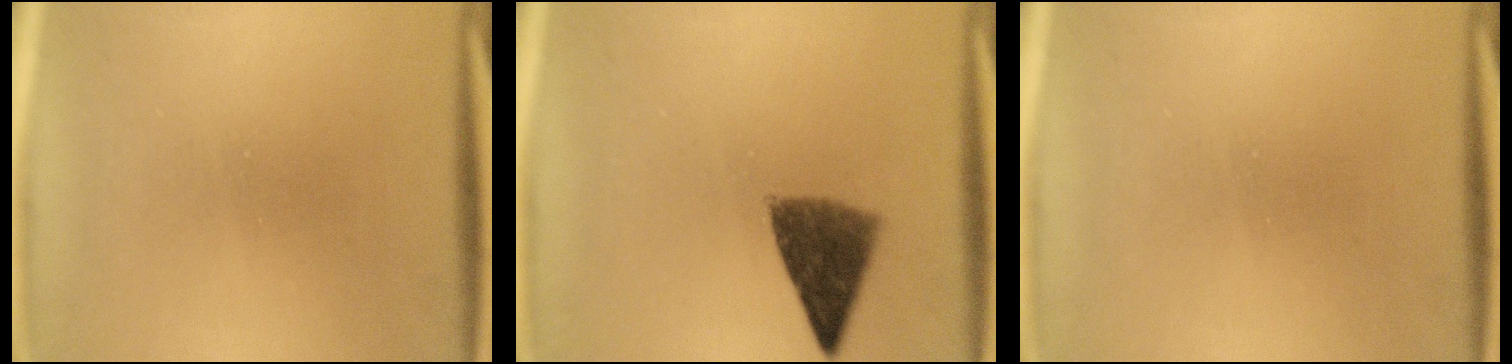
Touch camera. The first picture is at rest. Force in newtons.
{"total": 7.2}
{"total": 0.0}